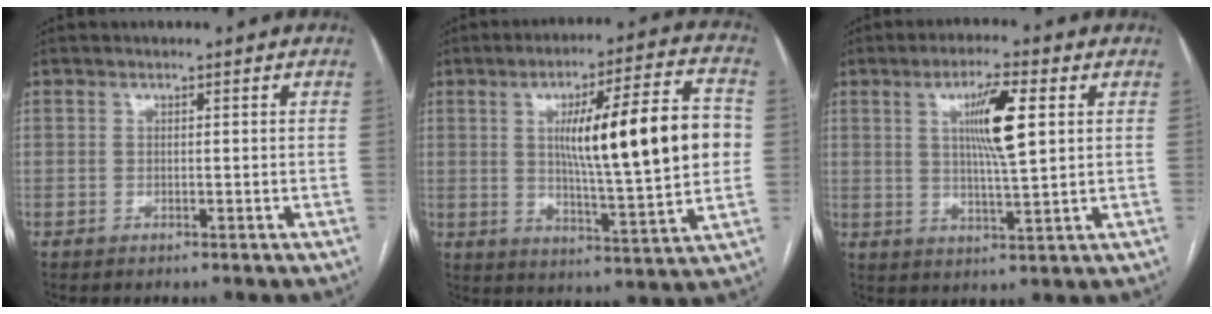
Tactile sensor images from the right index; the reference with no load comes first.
{"total": 19.1, "force": [2.3, 2.0, 18.8], "torque": [-0.286, 0.013, 0.033]}
{"total": 8.4, "force": [2.4, 0.8, 8.0], "torque": [-0.144, 0.000, 0.042]}